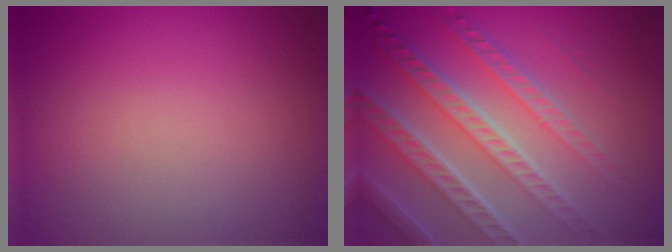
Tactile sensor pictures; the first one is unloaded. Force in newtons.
{"total": 8.1, "press": 5.5, "slide": 5.9}